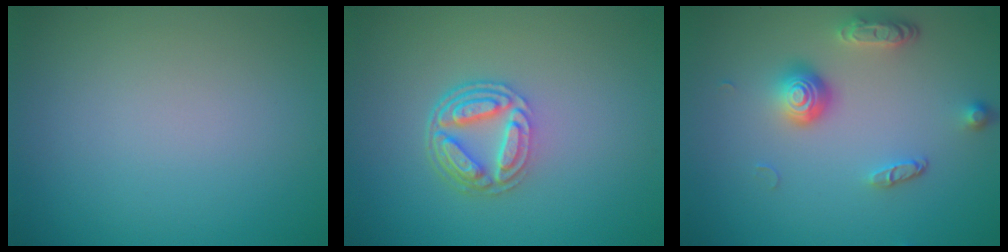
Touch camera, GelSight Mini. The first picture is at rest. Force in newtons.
{"total": 4.5, "press": 3.3, "slide": 3.0}
{"total": 3.8, "press": 2.9, "slide": 2.6}